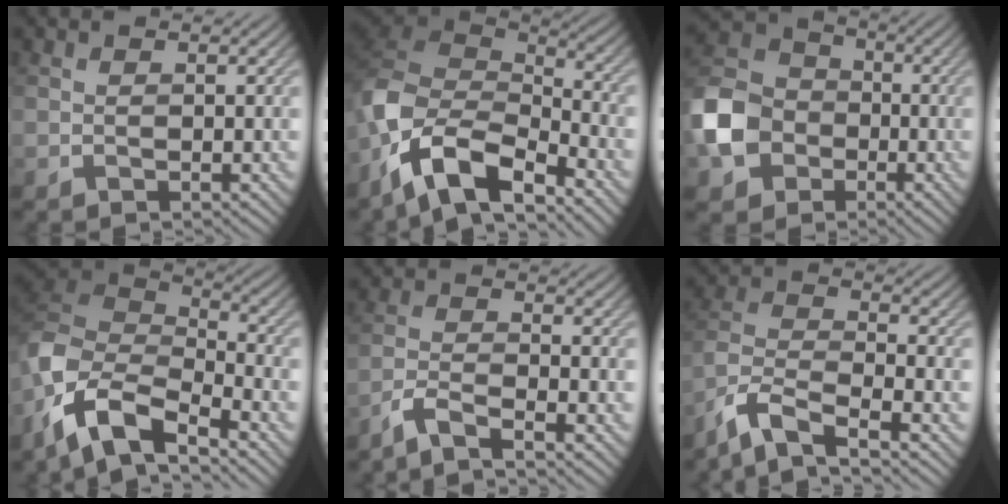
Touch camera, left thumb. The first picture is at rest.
{"total": 12.5, "force": [-7.2, 6.0, 8.2], "torque": [-0.193, -0.019, -0.136]}
{"total": 11.1, "force": [-3.3, 8.8, 5.8], "torque": [-0.163, 0.003, -0.095]}
{"total": 10.8, "force": [-6.5, 5.1, 7.0], "torque": [-0.164, -0.016, -0.130]}
{"total": 4.2, "force": [-3.4, 0.5, 2.3], "torque": [-0.051, 0.000, -0.083]}
{"total": 8.2, "force": [-6.5, 1.9, 4.6], "torque": [-0.109, 0.002, -0.141]}